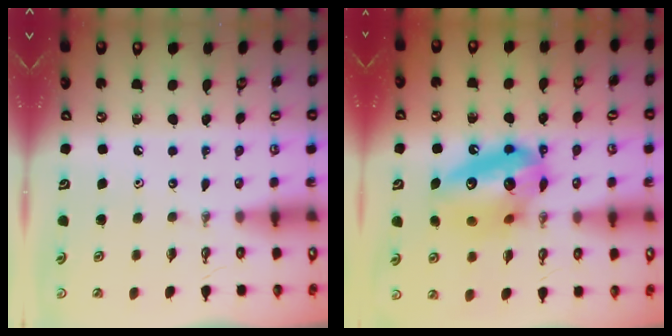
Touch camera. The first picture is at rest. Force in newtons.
{"total": 15.5, "press": 15.4, "slide": 1.3}